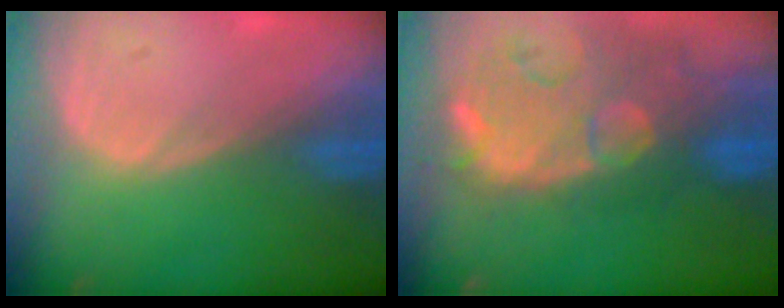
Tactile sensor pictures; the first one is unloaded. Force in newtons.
{"total": 13.1, "press": 11.3, "slide": 6.5}